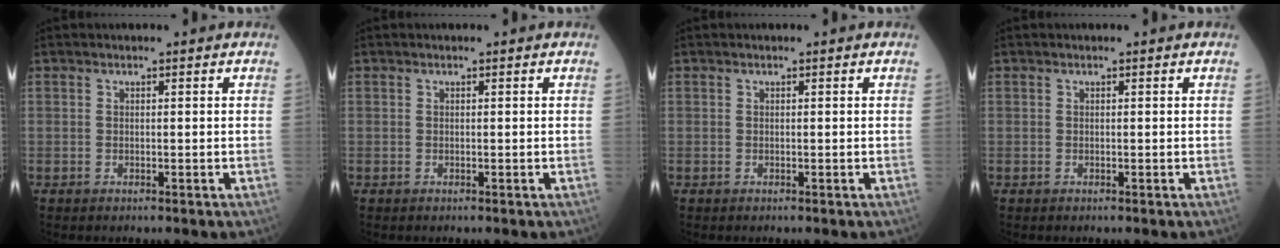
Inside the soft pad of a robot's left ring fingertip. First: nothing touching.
{"total": 0.0}
{"total": 0.0}
{"total": 0.0}